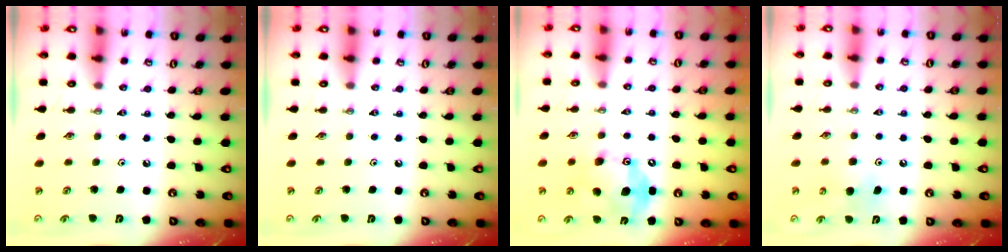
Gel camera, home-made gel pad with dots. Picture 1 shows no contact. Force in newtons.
{"total": 0.0}
{"total": 14.6, "press": 14.6, "slide": 0.2}
{"total": 4.8, "press": 4.8, "slide": 0.5}